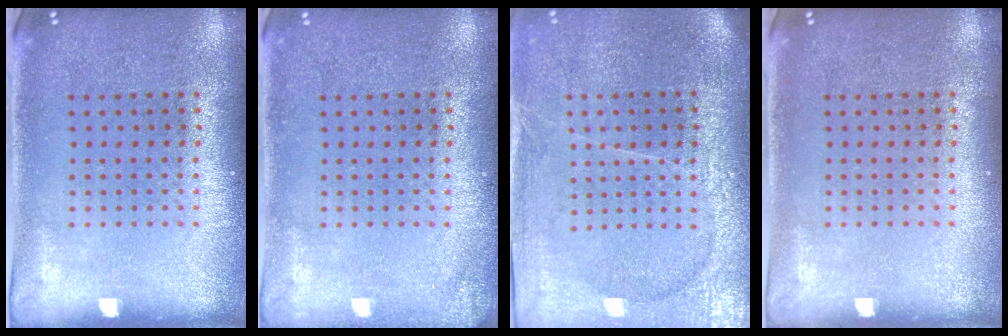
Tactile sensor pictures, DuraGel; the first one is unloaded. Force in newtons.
{"total": 1.1, "press": 1.1, "slide": 0.1}
{"total": 3.8, "press": 3.4, "slide": 1.7}
{"total": 0.0}